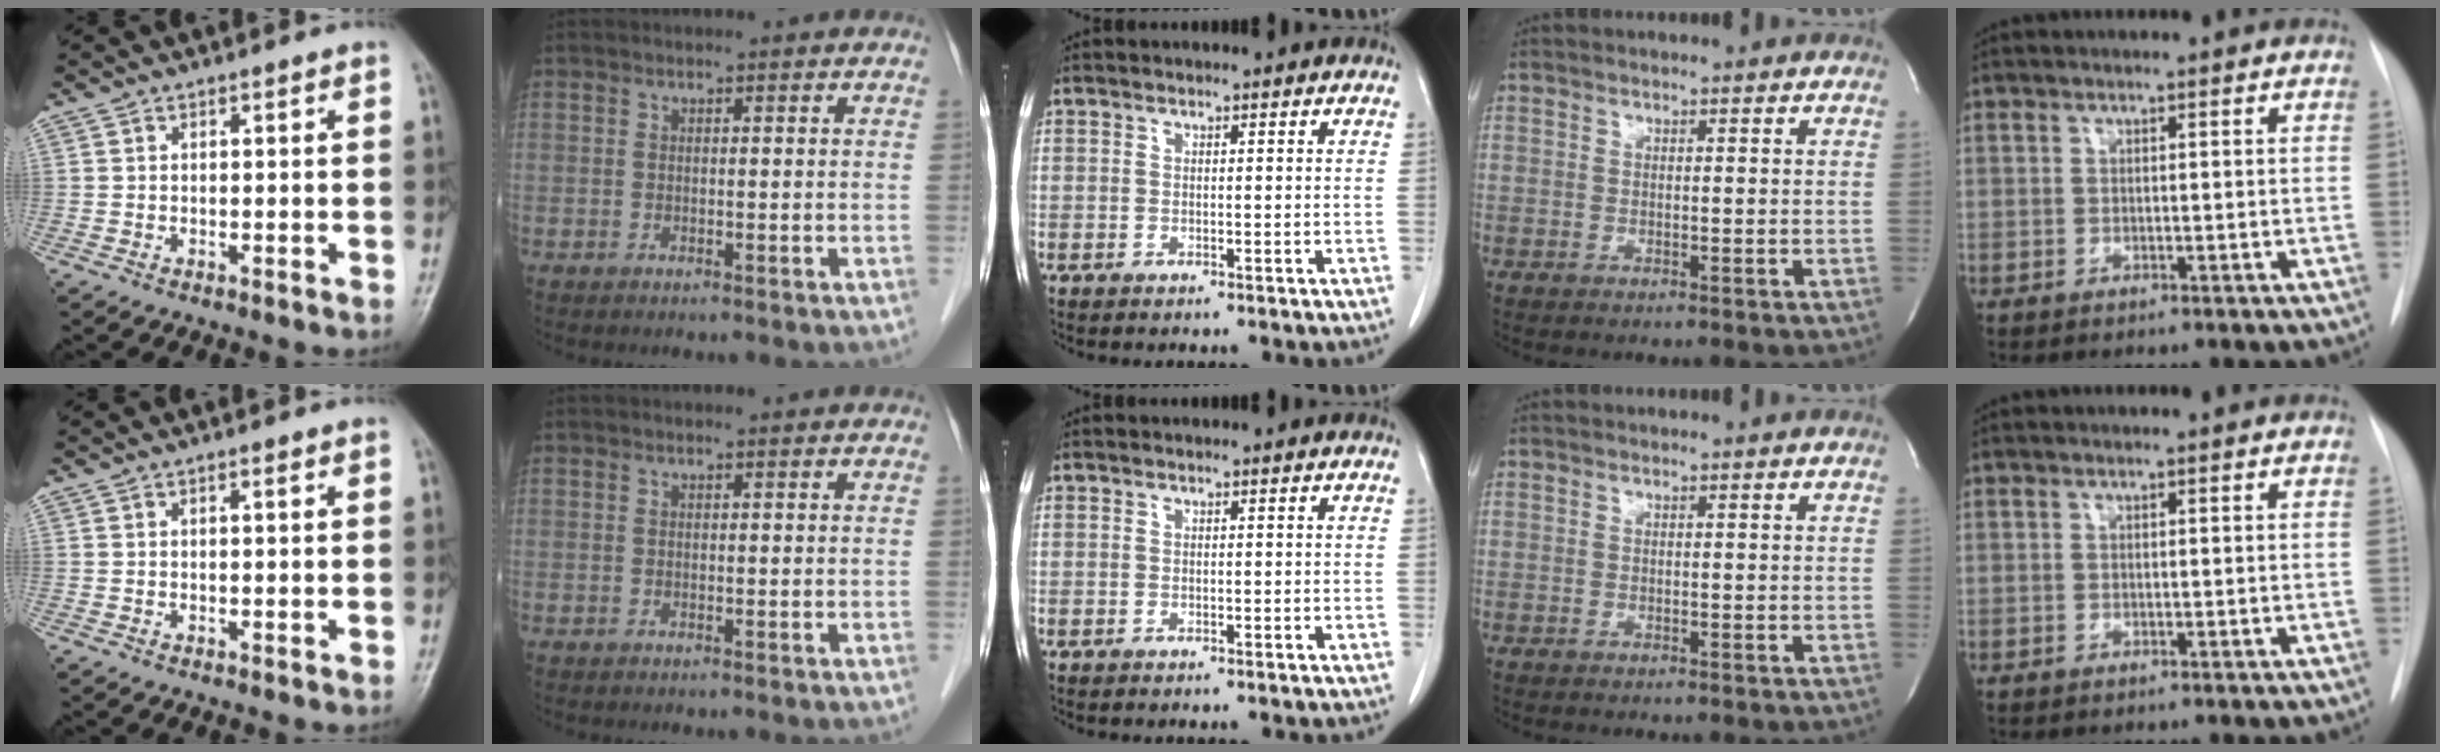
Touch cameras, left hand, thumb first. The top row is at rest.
{"thumb": {"total": 0.8, "force": [0.4, 0.2, 0.7], "torque": [-0.012, 0.000, 0.005]}, "index": {"total": 0.5, "force": [0.5, 0.1, 0.2], "torque": [-0.006, 0.005, 0.008]}}